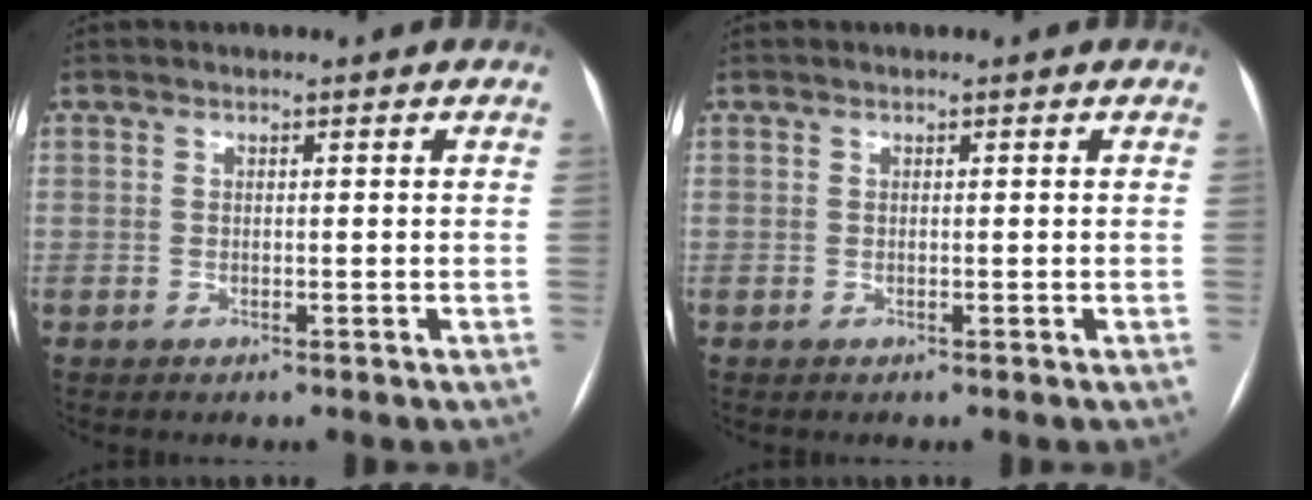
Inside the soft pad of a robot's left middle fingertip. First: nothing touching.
{"total": 0.0}